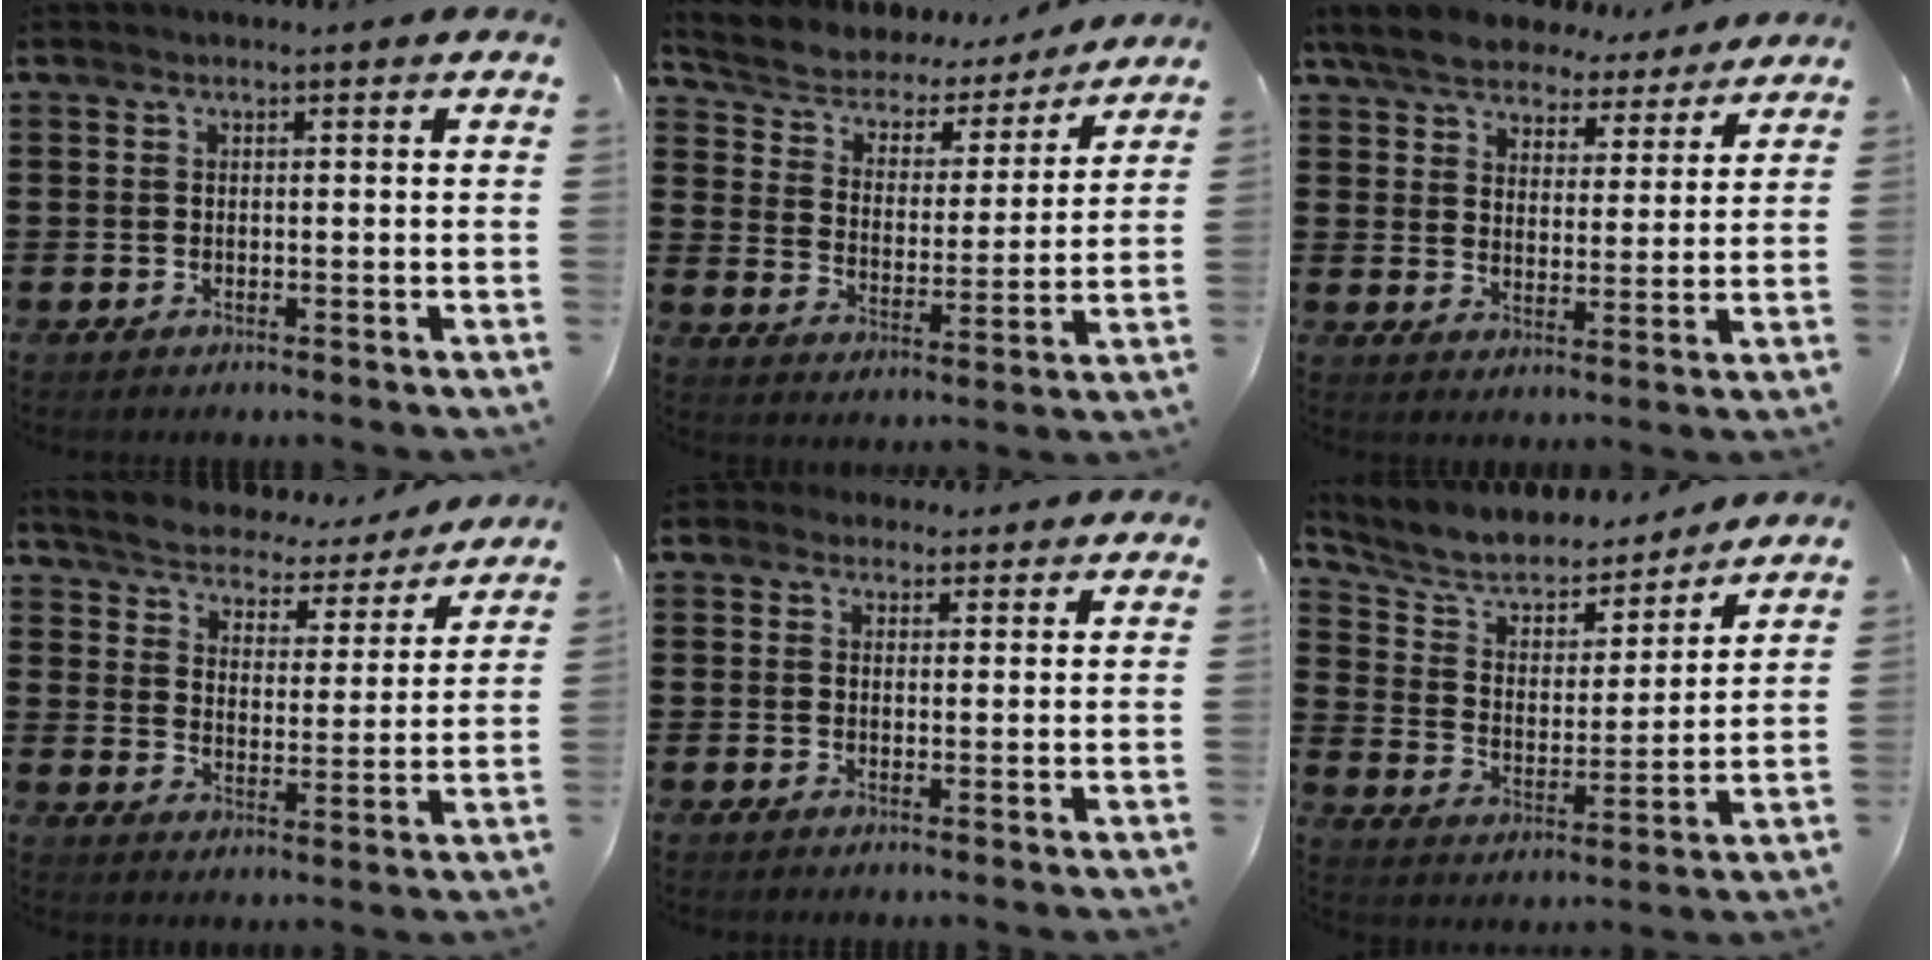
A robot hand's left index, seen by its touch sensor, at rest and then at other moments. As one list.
[{"total": 4.5, "force": [4.2, 1.6, 0.3], "torque": [-0.034, -0.030, 0.067]}, {"total": 6.9, "force": [6.5, 1.9, 1.4], "torque": [-0.061, -0.031, 0.117]}, {"total": 4.5, "force": [4.5, 0.3, 0.1], "torque": [-0.030, -0.035, 0.071]}, {"total": 2.2, "force": [1.7, 1.3, 0.4], "torque": [-0.007, 0.005, 0.031]}, {"total": 5.8, "force": [5.0, 2.3, 1.7], "torque": [-0.065, -0.034, 0.082]}]